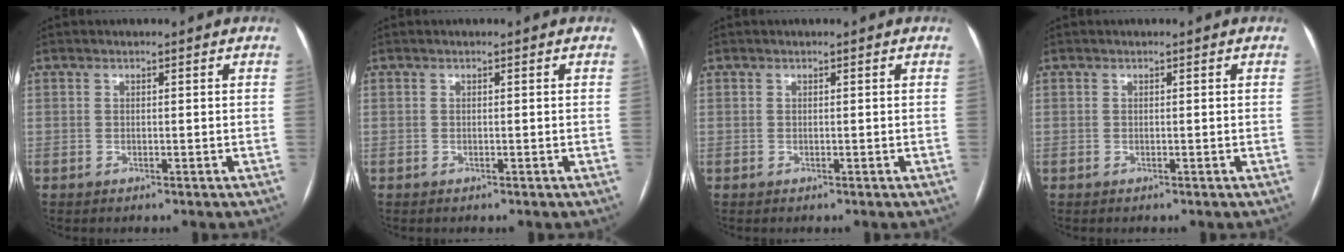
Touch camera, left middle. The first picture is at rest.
{"total": 0.0}
{"total": 0.0}
{"total": 0.0}